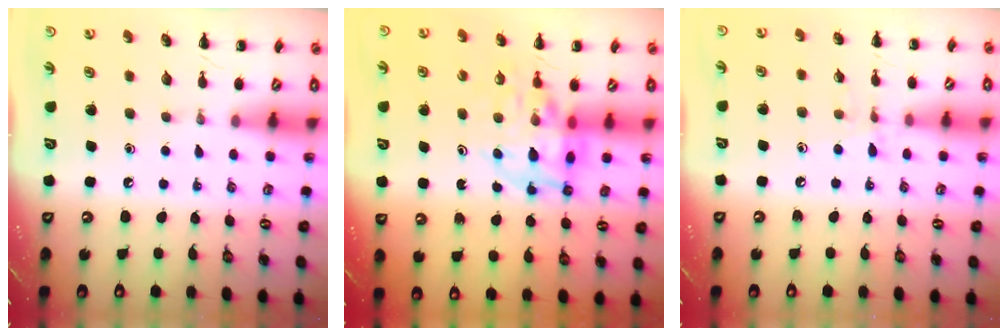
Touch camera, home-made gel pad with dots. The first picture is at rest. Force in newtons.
{"total": 11.7, "press": 11.2, "slide": 3.3}
{"total": 6.5, "press": 6.2, "slide": 2.2}